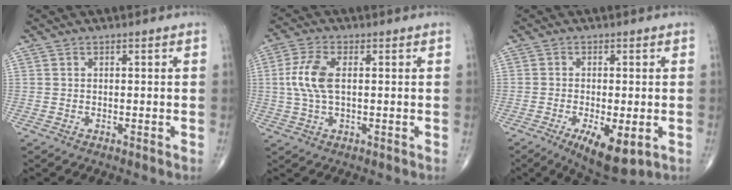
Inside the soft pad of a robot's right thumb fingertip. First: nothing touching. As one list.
[{"total": 7.1, "force": [0.7, 3.3, 6.3], "torque": [-0.153, 0.009, 0.011]}, {"total": 9.1, "force": [-3.2, 3.4, 7.8], "torque": [-0.120, -0.015, -0.045]}]